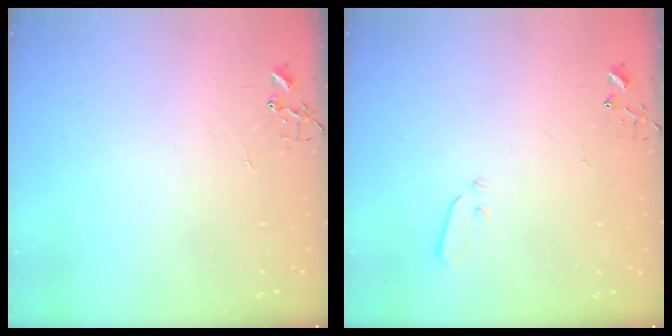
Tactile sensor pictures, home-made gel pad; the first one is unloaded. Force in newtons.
{"total": 3.8, "press": 3.8, "slide": 0.1}